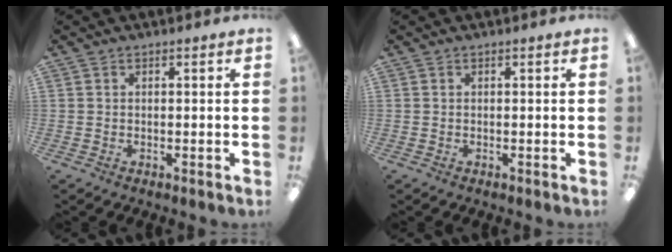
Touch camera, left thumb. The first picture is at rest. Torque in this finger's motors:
{"motor_torque": [0.00, 0.02, 0.15, -0.05, 0.00]}